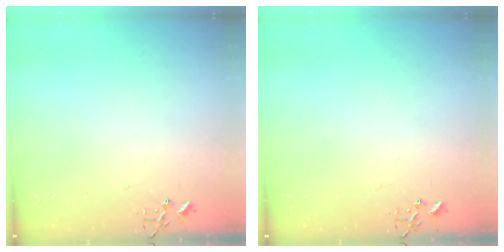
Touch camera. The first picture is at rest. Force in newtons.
{"total": 0.0}